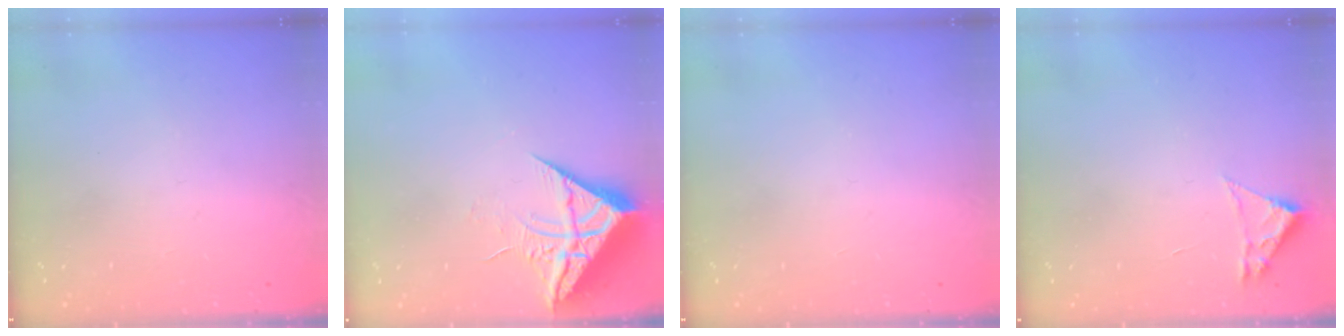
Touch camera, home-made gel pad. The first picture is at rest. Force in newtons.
{"total": 10.0, "press": 9.9, "slide": 1.0}
{"total": 0.0}
{"total": 1.8, "press": 1.8, "slide": 0.2}